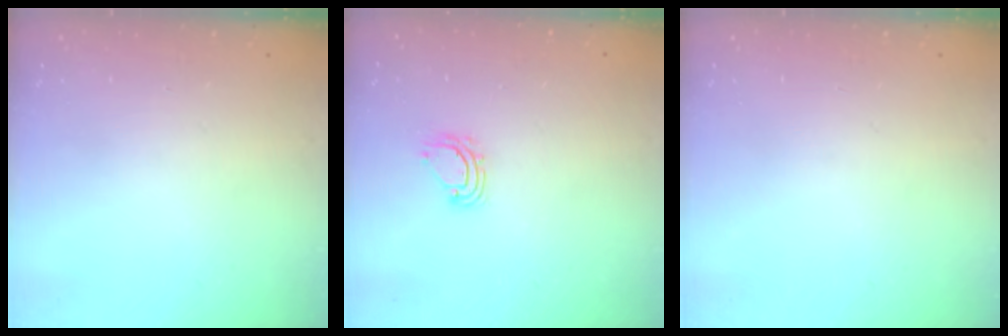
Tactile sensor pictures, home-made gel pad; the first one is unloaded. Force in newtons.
{"total": 5.4, "press": 5.4, "slide": 0.3}
{"total": 0.0}